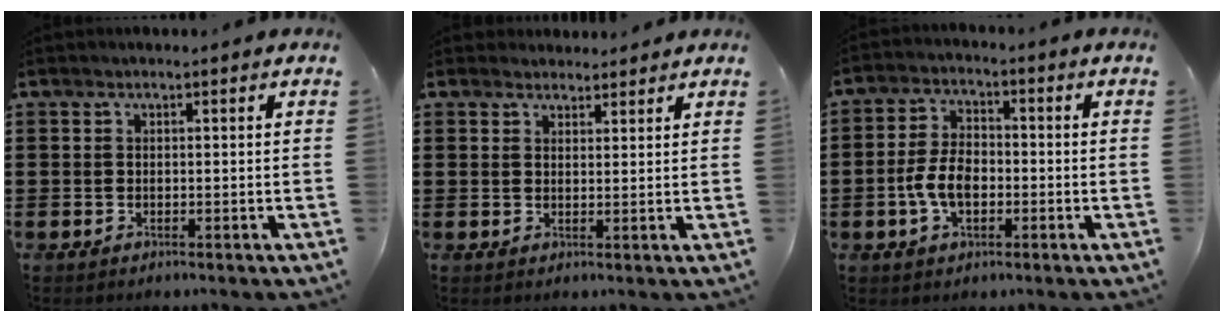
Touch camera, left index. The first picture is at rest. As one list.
[{"total": 2.4, "force": [2.3, 0.7, 0.0], "torque": [-0.007, 0.001, 0.045]}, {"total": 6.2, "force": [-1.5, 3.4, 5.0], "torque": [-0.115, 0.001, -0.033]}]